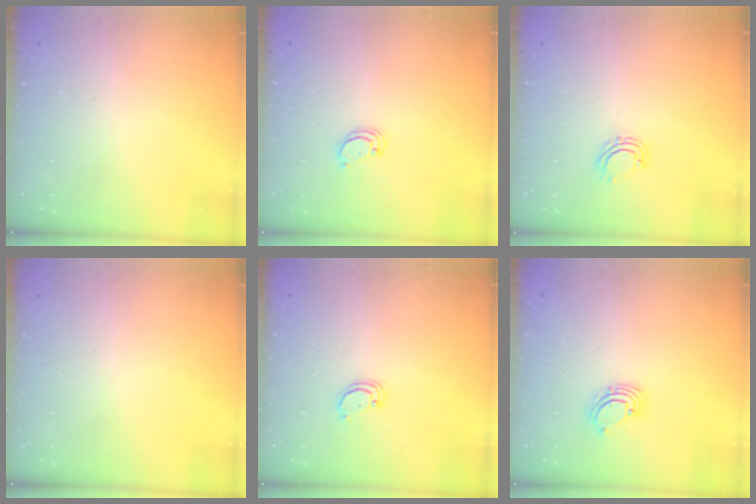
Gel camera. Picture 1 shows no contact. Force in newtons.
{"total": 2.4, "press": 2.4, "slide": 0.2}
{"total": 5.0, "press": 4.9, "slide": 1.0}
{"total": 0.0}
{"total": 2.4, "press": 2.4, "slide": 0.2}
{"total": 2.3, "press": 2.3, "slide": 0.2}